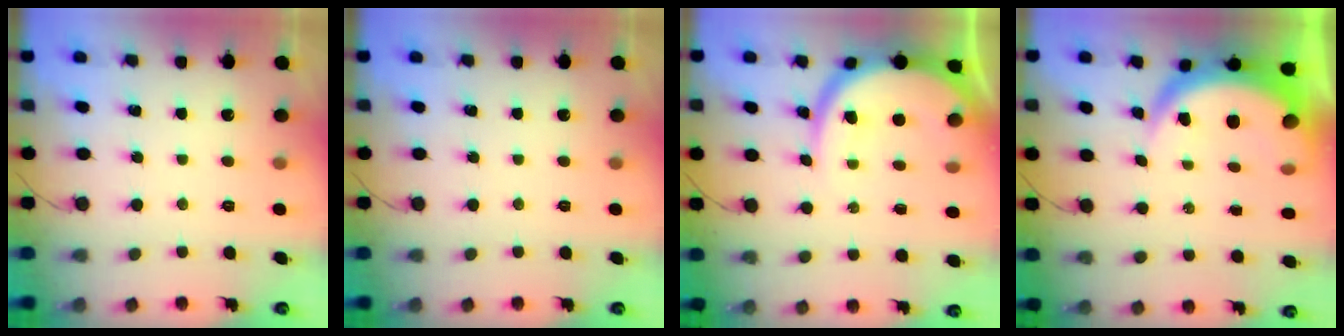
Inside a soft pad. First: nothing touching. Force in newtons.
{"total": 0.0}
{"total": 12.7, "press": 12.7, "slide": 1.1}
{"total": 9.6, "press": 9.6, "slide": 1.1}